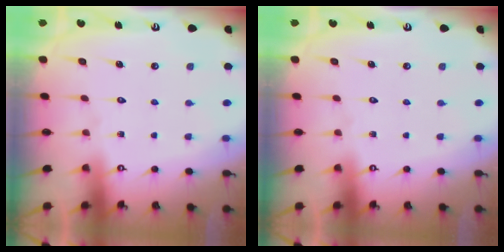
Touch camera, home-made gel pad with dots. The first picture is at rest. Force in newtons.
{"total": 0.0}